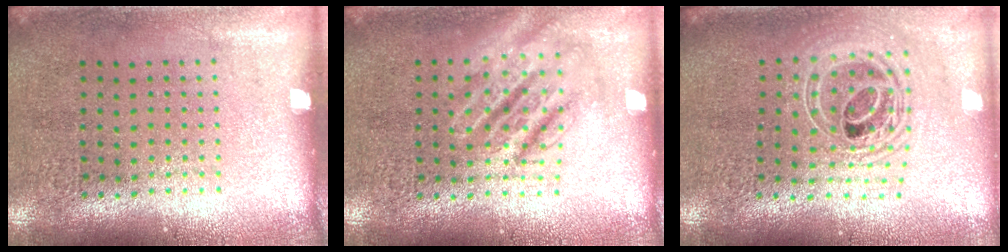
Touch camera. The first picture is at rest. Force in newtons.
{"total": 2.7, "press": 2.7, "slide": 0.3}
{"total": 2.2, "press": 1.7, "slide": 1.5}